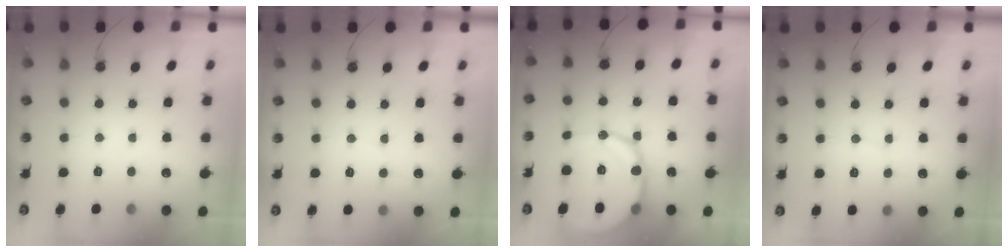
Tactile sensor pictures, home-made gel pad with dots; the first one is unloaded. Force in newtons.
{"total": 3.7, "press": 3.6, "slide": 0.3}
{"total": 16.6, "press": 16.3, "slide": 3.0}
{"total": 2.3, "press": 2.3, "slide": 0.3}